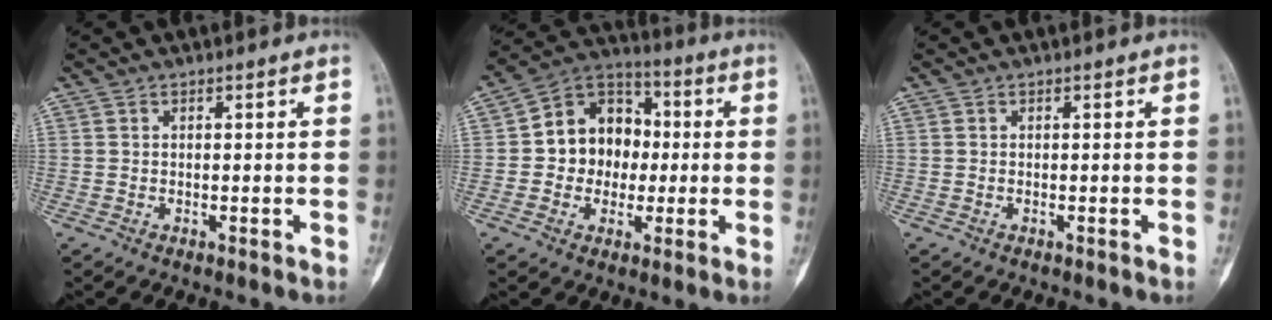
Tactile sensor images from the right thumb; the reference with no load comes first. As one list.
[{"total": 13.3, "force": [0.0, 11.1, 7.4], "torque": [-0.060, 0.032, -0.009]}, {"total": 0.0}]